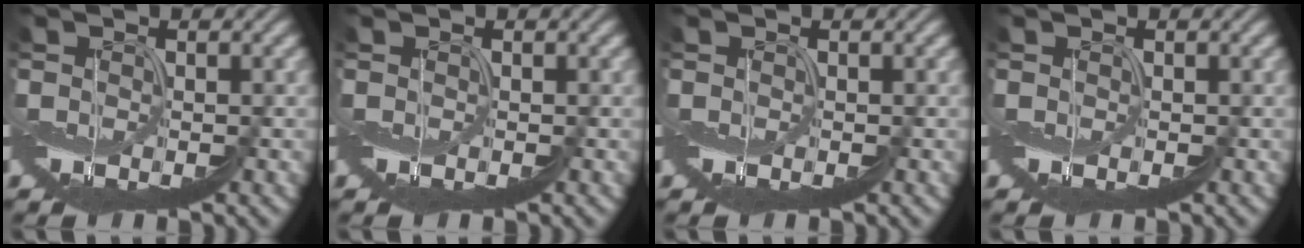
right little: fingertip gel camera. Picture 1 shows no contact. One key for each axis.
{"total": 0.0}
{"total": 0.0}
{"total": 0.0}